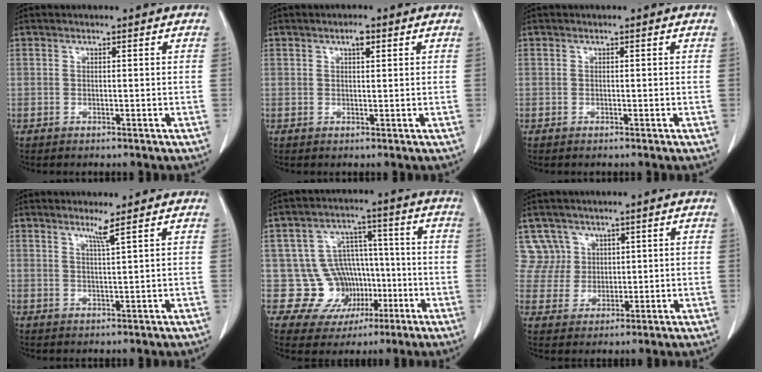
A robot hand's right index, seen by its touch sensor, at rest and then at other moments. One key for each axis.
{"total": 1.8, "fx": 1.0, "fy": 0.6, "fz": 1.4, "tx": -0.023, "ty": 0.002, "tz": 0.013}
{"total": 0.0}
{"total": 2.3, "fx": 1.6, "fy": -0.9, "fz": 1.4, "tx": -0.029, "ty": -0.010, "tz": 0.032}
{"total": 10.1, "fx": -1.5, "fy": 9.5, "fz": 2.8, "tx": -0.035, "ty": 0.038, "tz": -0.007}
{"total": 5.1, "fx": 2.8, "fy": 4.2, "fz": -0.7, "tx": 0.026, "ty": 0.009, "tz": 0.058}